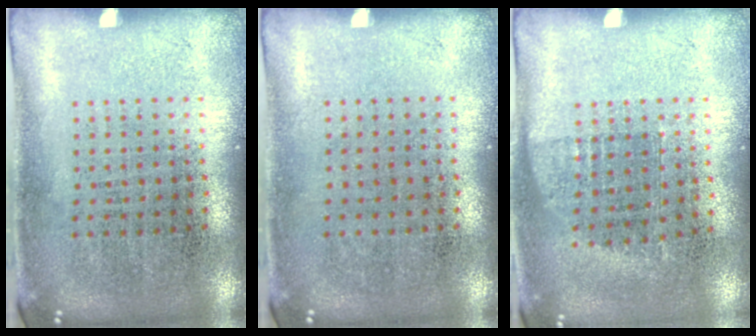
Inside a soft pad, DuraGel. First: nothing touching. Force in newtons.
{"total": 0.0}
{"total": 0.7, "press": 0.7, "slide": 0.3}